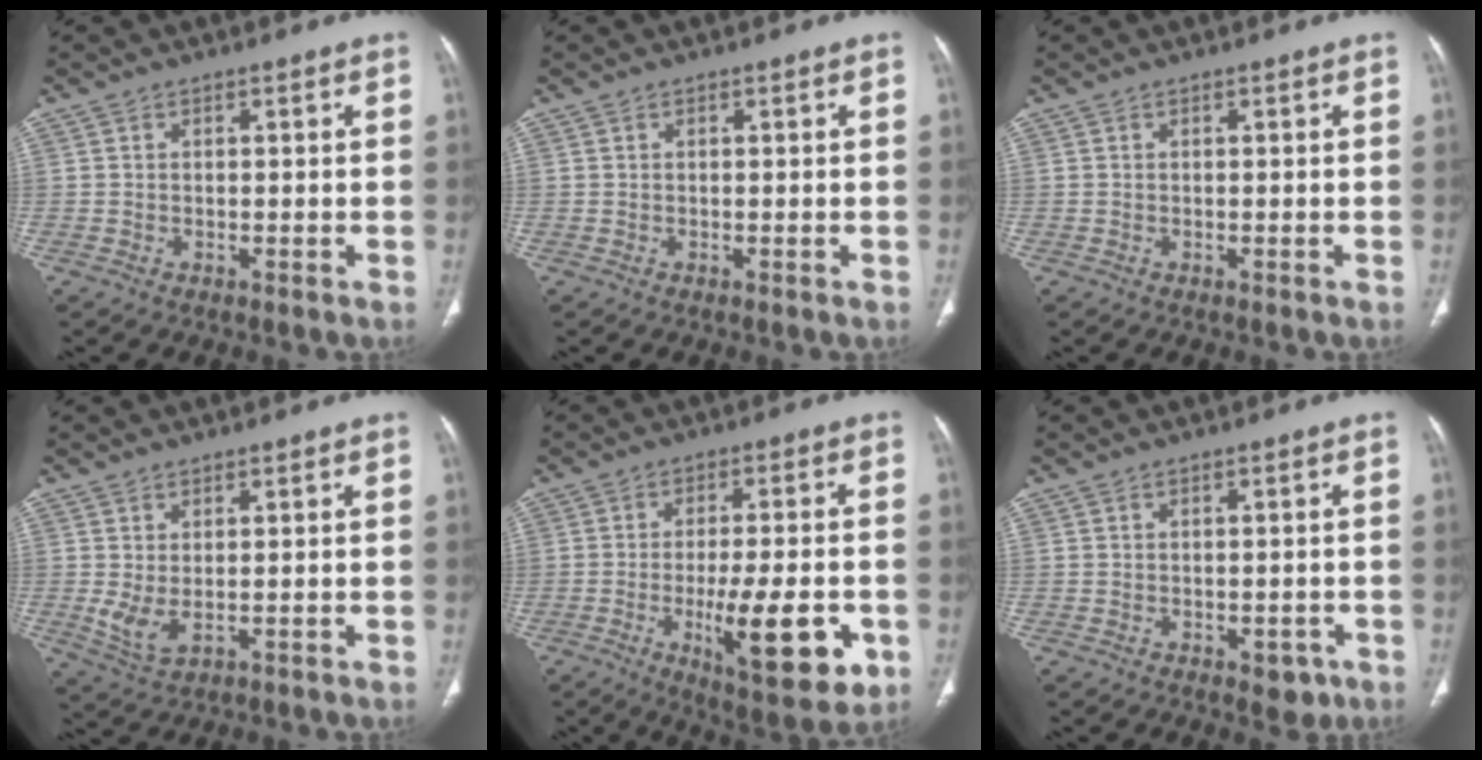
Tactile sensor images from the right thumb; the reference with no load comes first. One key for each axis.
{"total": 0.0}
{"total": 0.0}
{"total": 4.2, "fx": 0.2, "fy": 1.9, "fz": 3.7, "tx": -0.079, "ty": -0.008, "tz": 0.016}
{"total": 16.0, "fx": -4.7, "fy": 4.9, "fz": 14.5, "tx": -0.208, "ty": -0.006, "tz": -0.060}
{"total": 3.2, "fx": -1.3, "fy": 2.0, "fz": 2.2, "tx": -0.004, "ty": 0.003, "tz": -0.010}